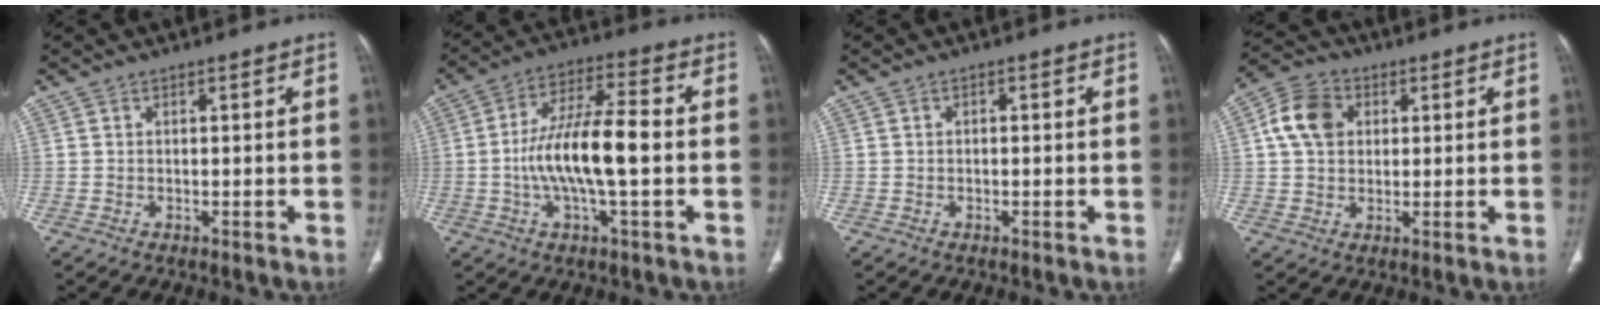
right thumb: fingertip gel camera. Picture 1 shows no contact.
{"total": 13.7, "force": [-1.5, 3.8, 13.1], "torque": [-0.256, 0.024, -0.031]}
{"total": 0.6, "force": [-0.1, 0.4, 0.4], "torque": [-0.005, 0.002, -0.005]}
{"total": 8.5, "force": [2.1, 6.5, 5.0], "torque": [-0.083, 0.010, 0.033]}